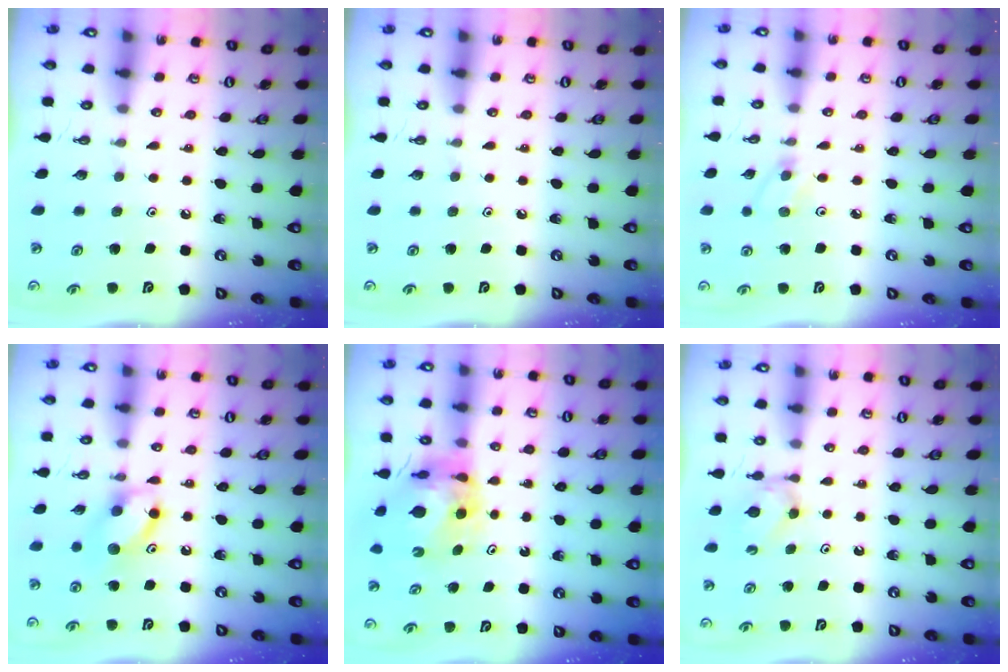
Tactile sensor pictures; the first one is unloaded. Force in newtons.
{"total": 0.0}
{"total": 3.0, "press": 3.0, "slide": 0.4}
{"total": 9.1, "press": 9.1, "slide": 1.2}
{"total": 10.0, "press": 9.9, "slide": 1.3}
{"total": 3.7, "press": 3.6, "slide": 0.6}